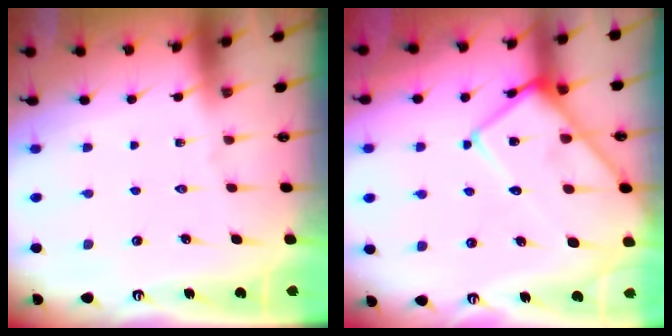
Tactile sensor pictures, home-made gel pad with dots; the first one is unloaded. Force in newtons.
{"total": 15.1, "press": 15.0, "slide": 1.5}